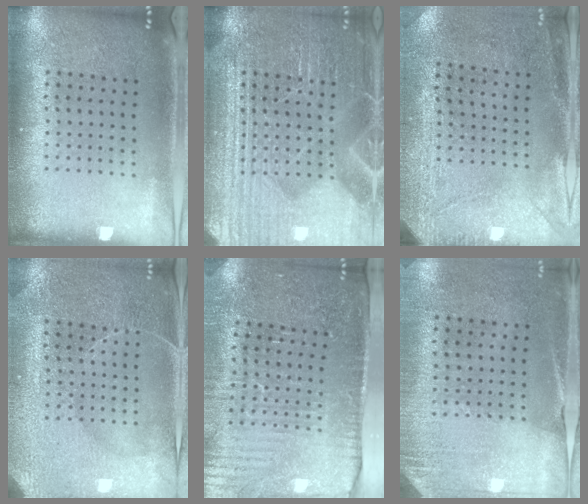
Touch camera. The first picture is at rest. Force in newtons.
{"total": 4.9, "press": 4.9, "slide": 0.6}
{"total": 3.0, "press": 2.3, "slide": 1.8}
{"total": 3.3, "press": 3.3, "slide": 0.4}
{"total": 3.7, "press": 3.5, "slide": 1.2}
{"total": 2.7, "press": 2.4, "slide": 1.2}